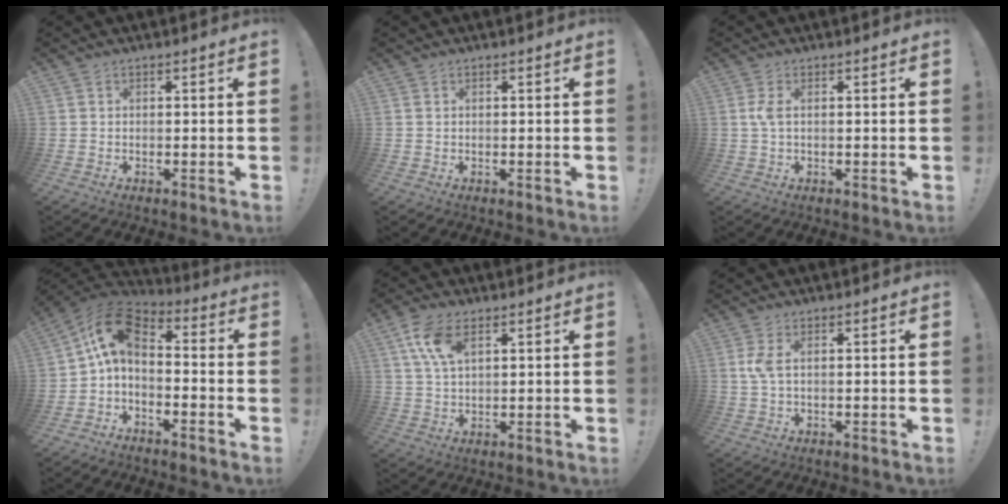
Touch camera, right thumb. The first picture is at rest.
{"total": 0.0}
{"total": 2.8, "force": [0.2, 0.8, 2.7], "torque": [-0.051, 0.003, 0.005]}
{"total": 10.1, "force": [1.0, 6.3, 7.9], "torque": [-0.141, 0.003, 0.022]}
{"total": 8.7, "force": [4.0, 4.4, 6.4], "torque": [-0.133, -0.004, 0.074]}
{"total": 3.6, "force": [0.6, 1.2, 3.4], "torque": [-0.070, 0.001, 0.011]}